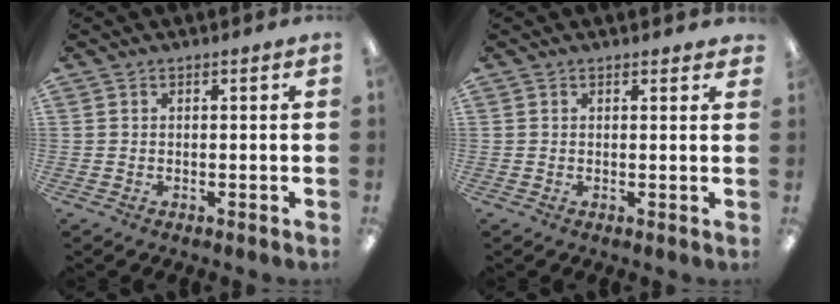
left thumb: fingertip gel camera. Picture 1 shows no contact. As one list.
[{"total": 0.7, "force": [0.6, 0.2, 0.1], "torque": [0.005, -0.003, 0.010]}]